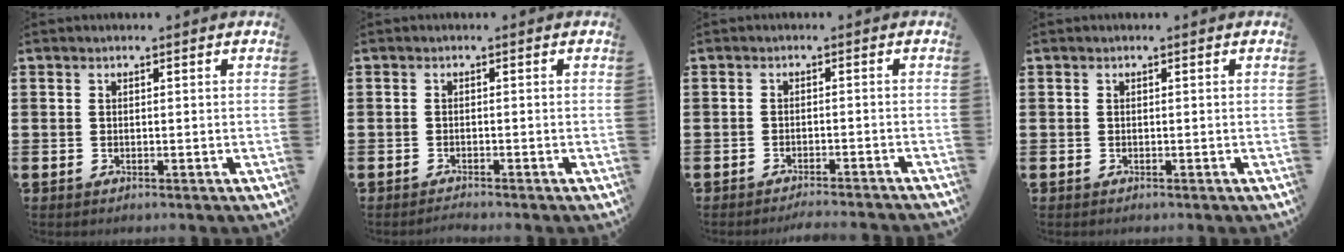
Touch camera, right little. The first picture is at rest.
{"total": 0.7, "force": [-0.7, -0.1, 0.2], "torque": [-0.004, -0.003, -0.014]}
{"total": 1.5, "force": [-1.4, -0.3, 0.2], "torque": [-0.003, 0.002, -0.028]}
{"total": 0.0}